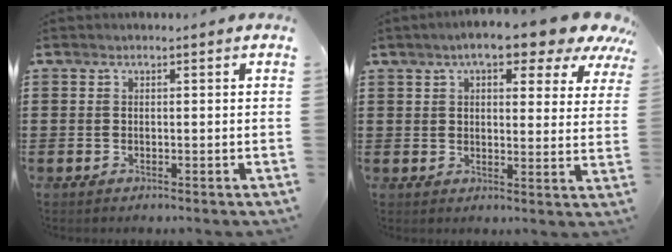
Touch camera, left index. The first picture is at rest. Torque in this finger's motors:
{"motor_torque": [1.51, -0.62, 1.05, 0.21]}